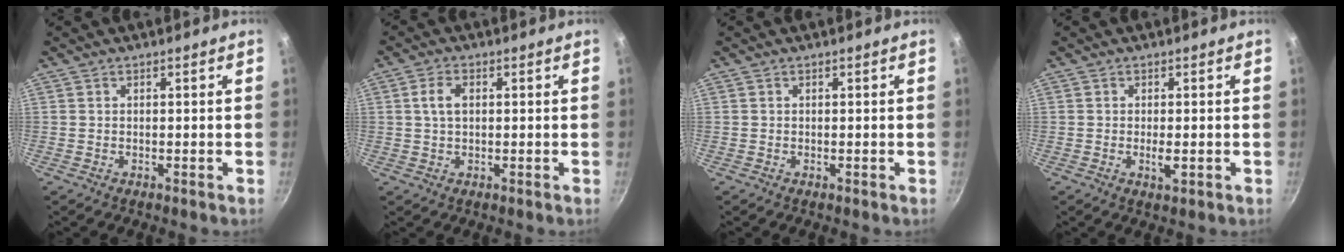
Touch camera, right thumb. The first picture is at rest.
{"total": 3.6, "force": [0.7, 2.1, 2.8], "torque": [-0.058, 0.003, 0.012]}
{"total": 0.0}
{"total": 2.1, "force": [-0.4, 0.8, 2.0], "torque": [-0.039, -0.004, -0.005]}